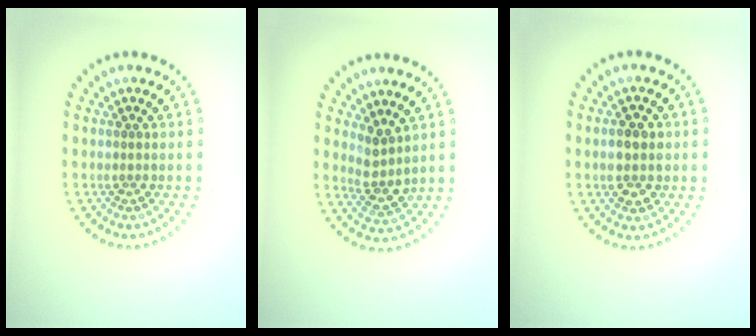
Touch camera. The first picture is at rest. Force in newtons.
{"total": 2.5, "press": 2.0, "slide": 1.6}
{"total": 3.8, "press": 3.8, "slide": 0.1}